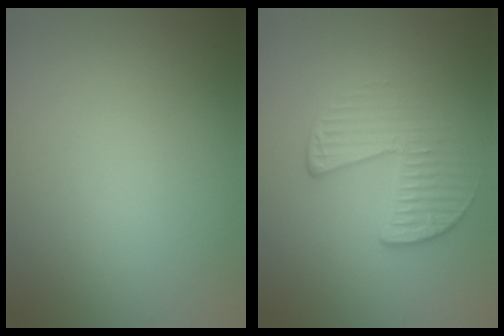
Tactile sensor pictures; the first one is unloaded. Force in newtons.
{"total": 2.8, "press": 2.0, "slide": 1.9}